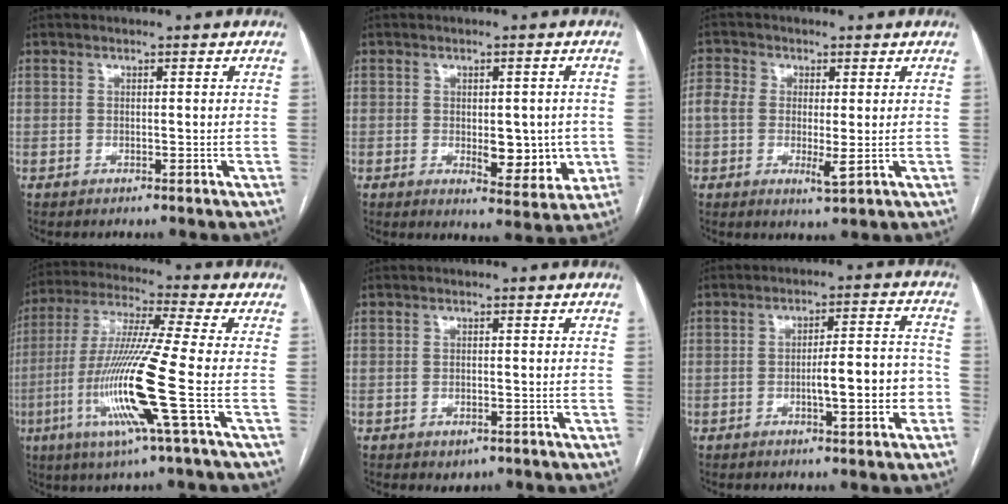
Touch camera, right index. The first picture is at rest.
{"total": 7.5, "force": [-0.7, 3.6, 6.6], "torque": [-0.076, -0.004, 0.002]}
{"total": 5.5, "force": [-0.3, 2.7, 4.8], "torque": [-0.092, -0.004, -0.007]}
{"total": 15.5, "force": [-4.4, -1.4, 14.8], "torque": [-0.303, -0.020, -0.092]}
{"total": 1.9, "force": [-1.0, 1.2, 1.1], "torque": [-0.014, 0.000, -0.004]}
{"total": 8.2, "force": [-2.4, 1.4, 7.7], "torque": [-0.117, 0.020, -0.031]}